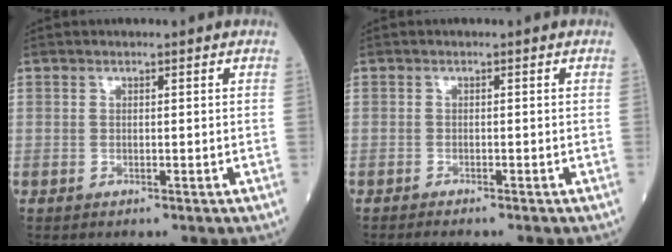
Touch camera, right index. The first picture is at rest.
{"total": 1.7, "force": [-1.5, 0.0, 0.7], "torque": [-0.015, -0.003, -0.021]}